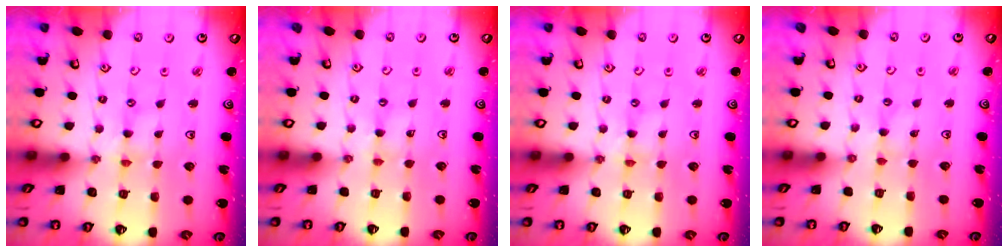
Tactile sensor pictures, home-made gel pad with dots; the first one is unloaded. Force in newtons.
{"total": 2.0, "press": 2.0, "slide": 0.3}
{"total": 0.0}
{"total": 1.2, "press": 1.2, "slide": 0.2}